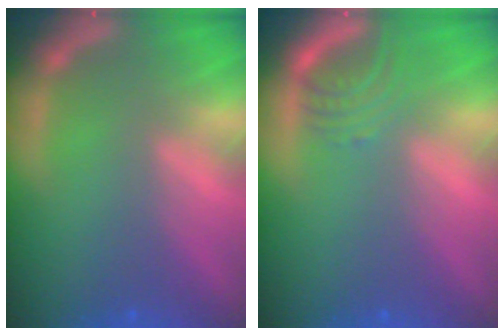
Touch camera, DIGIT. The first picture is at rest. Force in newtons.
{"total": 3.0}